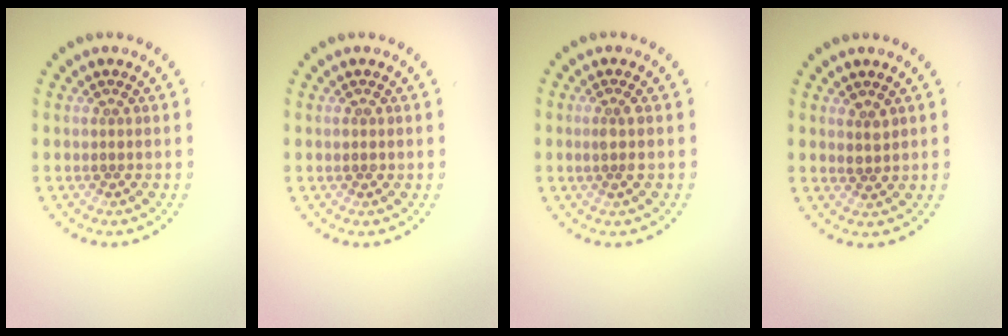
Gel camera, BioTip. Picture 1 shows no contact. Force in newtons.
{"total": 0.7, "press": 0.7, "slide": 0.1}
{"total": 1.5, "press": 1.1, "slide": 0.9}
{"total": 0.9, "press": 0.8, "slide": 0.4}